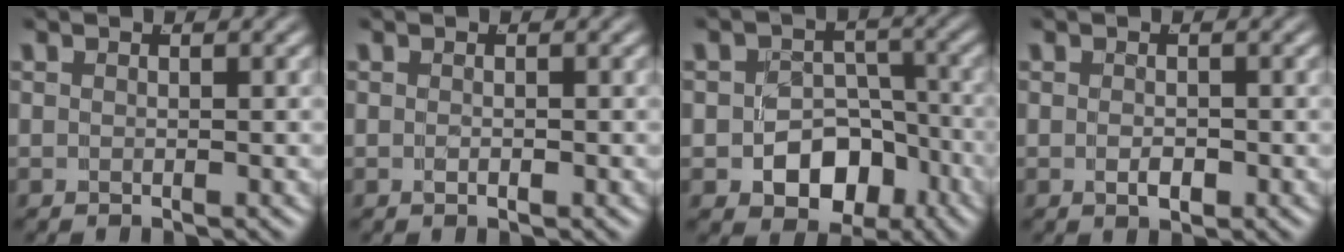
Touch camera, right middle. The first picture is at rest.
{"total": 0.5, "force": [-0.3, -0.3, 0.3], "torque": [-0.003, -0.004, -0.002]}
{"total": 7.0, "force": [-2.9, 5.7, 2.8], "torque": [-0.047, -0.035, -0.038]}
{"total": 0.9, "force": [-0.4, 0.2, 0.8], "torque": [-0.015, -0.010, 0.000]}